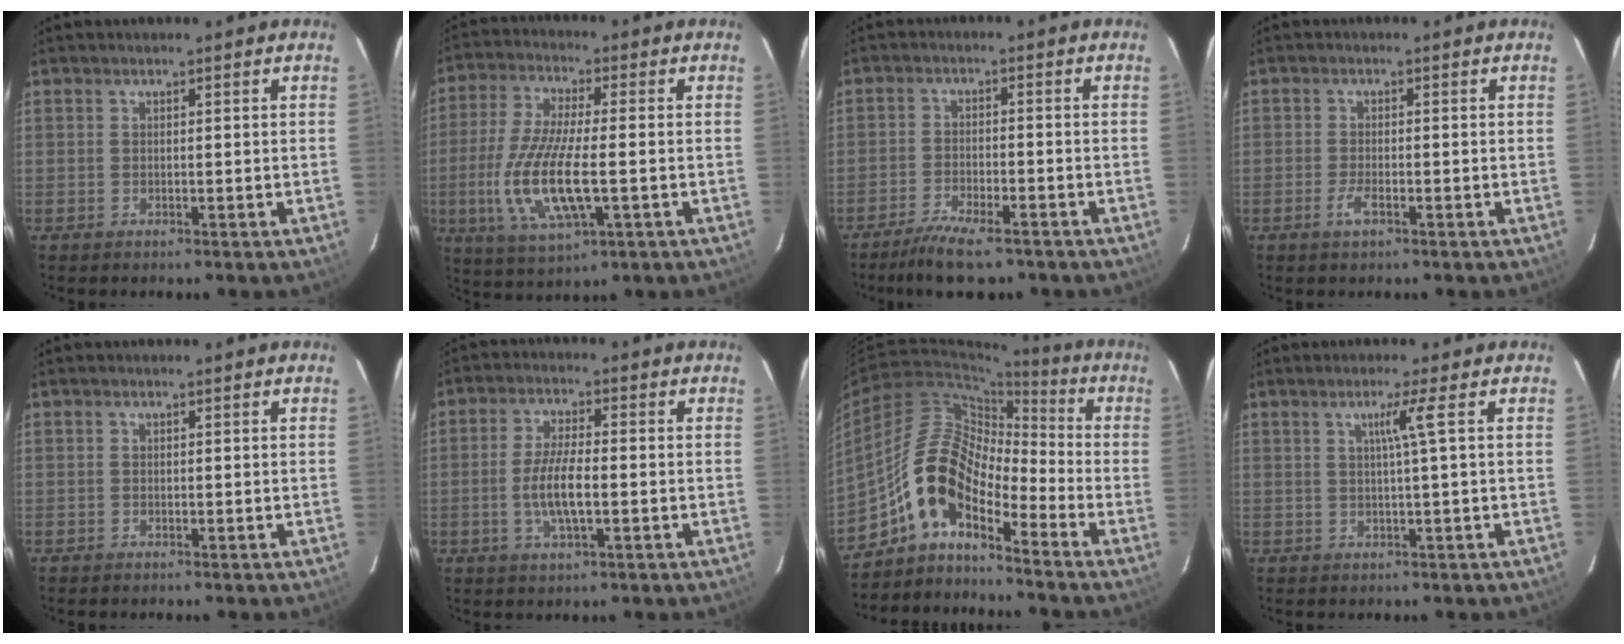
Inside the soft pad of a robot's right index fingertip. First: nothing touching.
{"total": 14.5, "force": [-3.1, 4.0, 13.6], "torque": [-0.287, -0.016, -0.057]}
{"total": 8.2, "force": [-6.5, 2.1, 4.5], "torque": [-0.107, -0.012, -0.114]}
{"total": 2.5, "force": [-1.4, 0.7, 2.0], "torque": [-0.046, -0.004, -0.027]}
{"total": 0.0}
{"total": 7.3, "force": [-1.6, 2.0, 6.8], "torque": [-0.138, -0.002, -0.031]}
{"total": 11.3, "force": [-7.2, 4.6, 7.4], "torque": [-0.140, 0.024, -0.153]}
{"total": 2.9, "force": [0.6, -1.3, 2.5], "torque": [-0.038, -0.008, 0.015]}